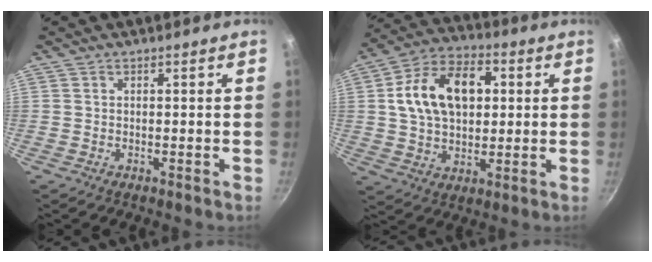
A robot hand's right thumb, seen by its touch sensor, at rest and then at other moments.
{"total": 16.5, "force": [3.2, 11.0, 11.9], "torque": [-0.178, 0.016, 0.043]}